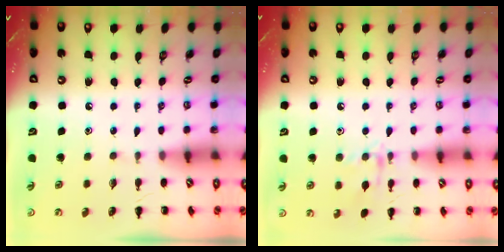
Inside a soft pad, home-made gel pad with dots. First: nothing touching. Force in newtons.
{"total": 8.3, "press": 8.2, "slide": 1.2}